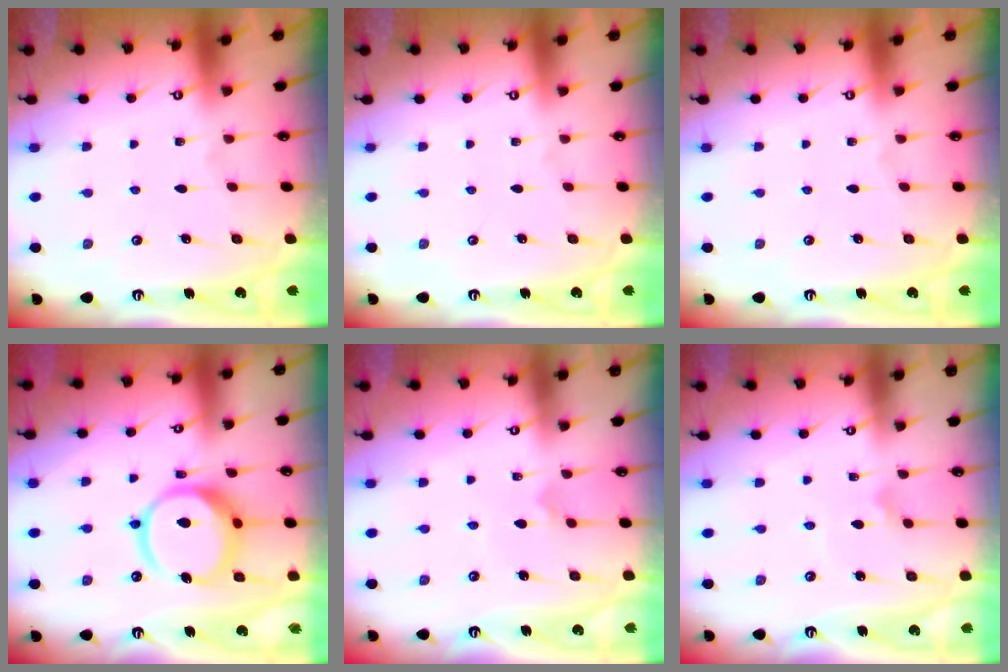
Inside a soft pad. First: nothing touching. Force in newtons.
{"total": 0.0}
{"total": 0.0}
{"total": 15.3, "press": 15.1, "slide": 1.8}
{"total": 3.4, "press": 3.4, "slide": 0.4}
{"total": 2.3, "press": 2.3, "slide": 0.2}